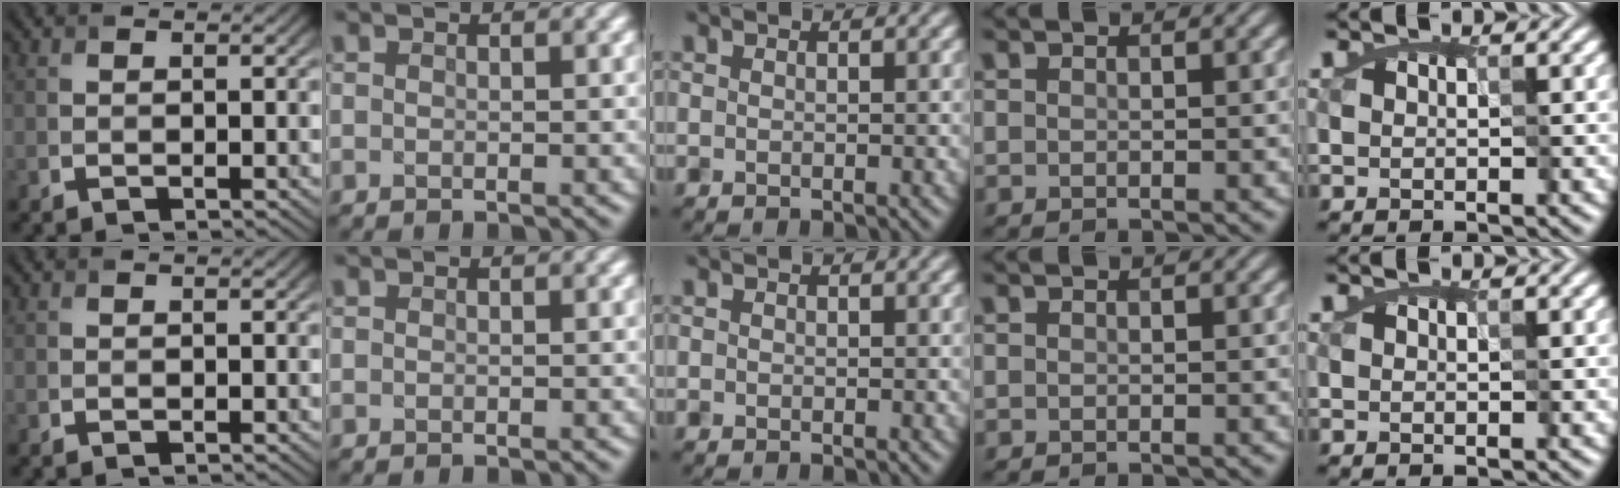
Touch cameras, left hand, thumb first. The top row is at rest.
{"middle": {"total": 0.6, "force": [-0.4, -0.3, -0.3], "torque": [0.000, 0.003, 0.000]}}